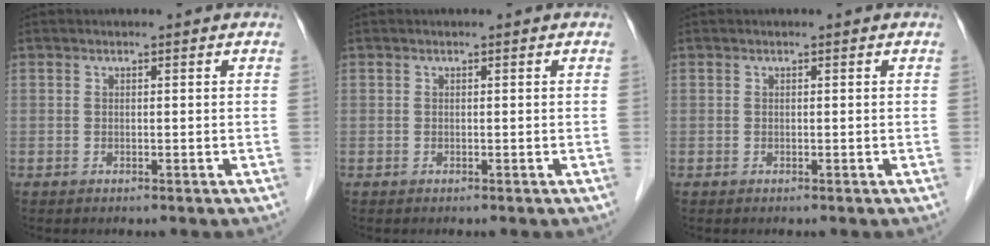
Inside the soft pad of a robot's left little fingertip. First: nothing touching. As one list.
[{"total": 0.0}, {"total": 0.0}]